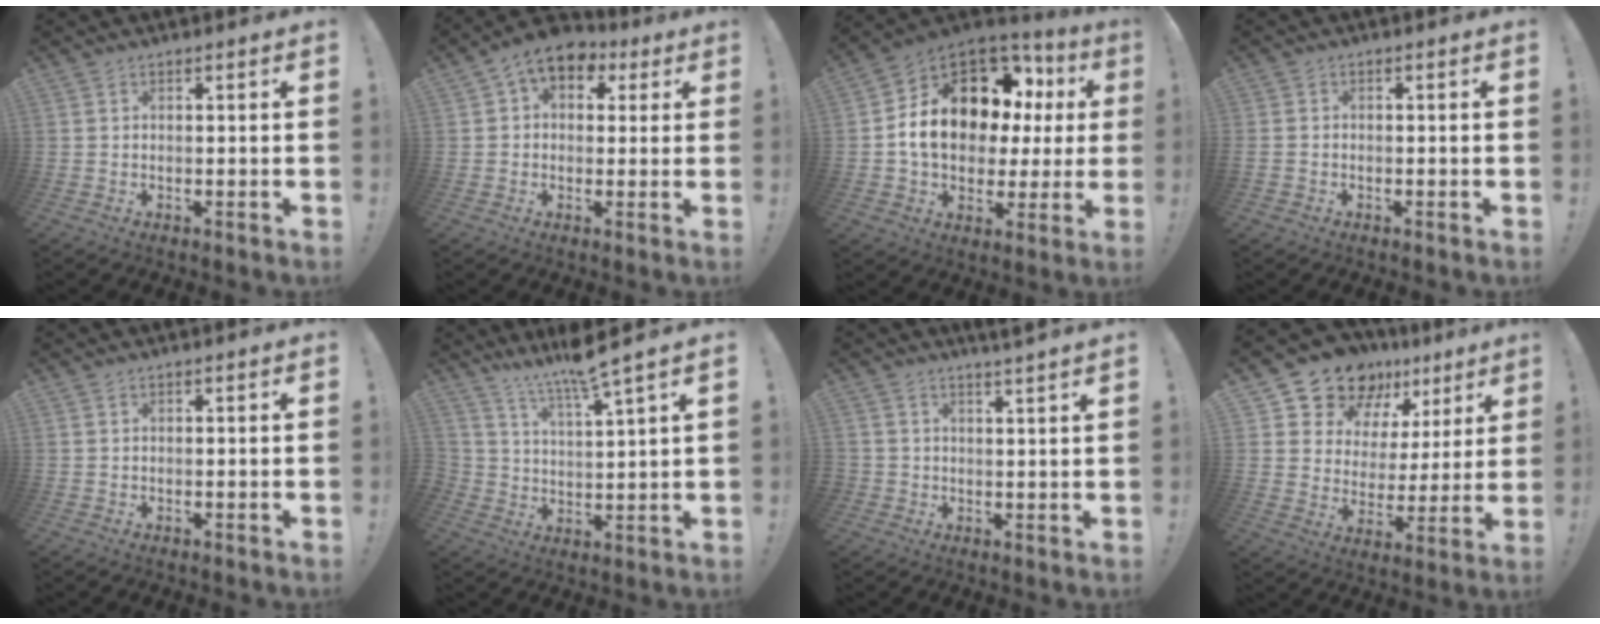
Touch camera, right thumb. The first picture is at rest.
{"total": 6.6, "force": [2.8, 5.1, 3.2], "torque": [-0.048, -0.011, 0.058]}
{"total": 16.3, "force": [4.5, 11.1, 11.1], "torque": [-0.186, -0.022, 0.096]}
{"total": 1.4, "force": [-1.0, 0.8, 0.7], "torque": [-0.009, 0.005, -0.017]}
{"total": 0.0}
{"total": 8.5, "force": [7.4, 0.0, 4.2], "torque": [-0.077, -0.049, 0.126]}
{"total": 2.7, "force": [2.4, 0.7, 1.0], "torque": [-0.009, -0.015, 0.043]}
{"total": 15.1, "force": [11.6, 8.7, 4.3], "torque": [-0.087, -0.086, 0.218]}